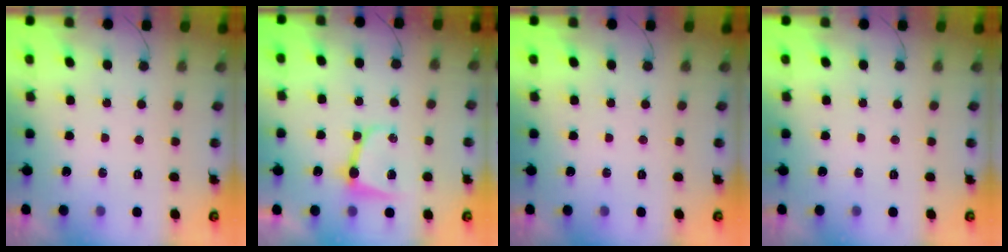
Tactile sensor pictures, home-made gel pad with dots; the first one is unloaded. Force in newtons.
{"total": 7.9, "press": 7.9, "slide": 0.8}
{"total": 0.0}
{"total": 0.0}